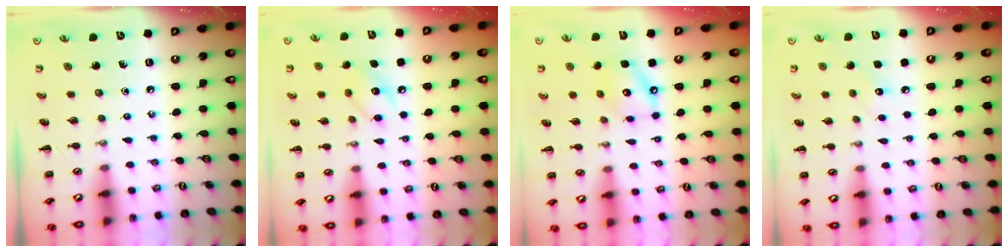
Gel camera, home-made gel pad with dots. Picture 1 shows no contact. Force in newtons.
{"total": 8.1, "press": 8.0, "slide": 0.8}
{"total": 9.9, "press": 9.8, "slide": 1.4}
{"total": 4.9, "press": 4.8, "slide": 1.1}